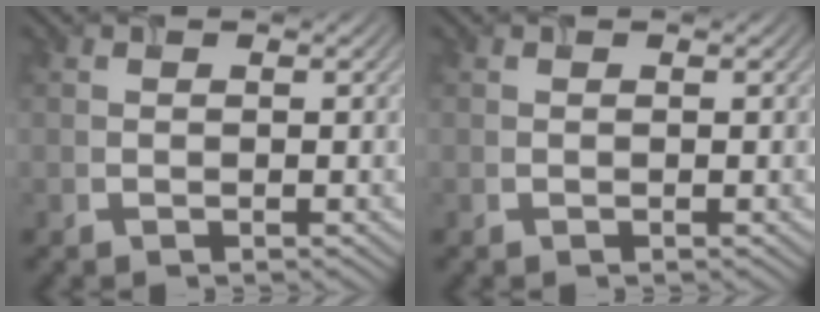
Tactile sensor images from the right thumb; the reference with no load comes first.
{"total": 0.0}